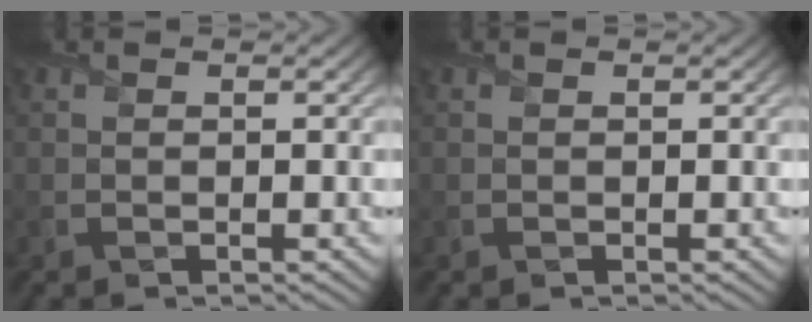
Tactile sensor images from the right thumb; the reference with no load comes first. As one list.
[{"total": 0.0}]